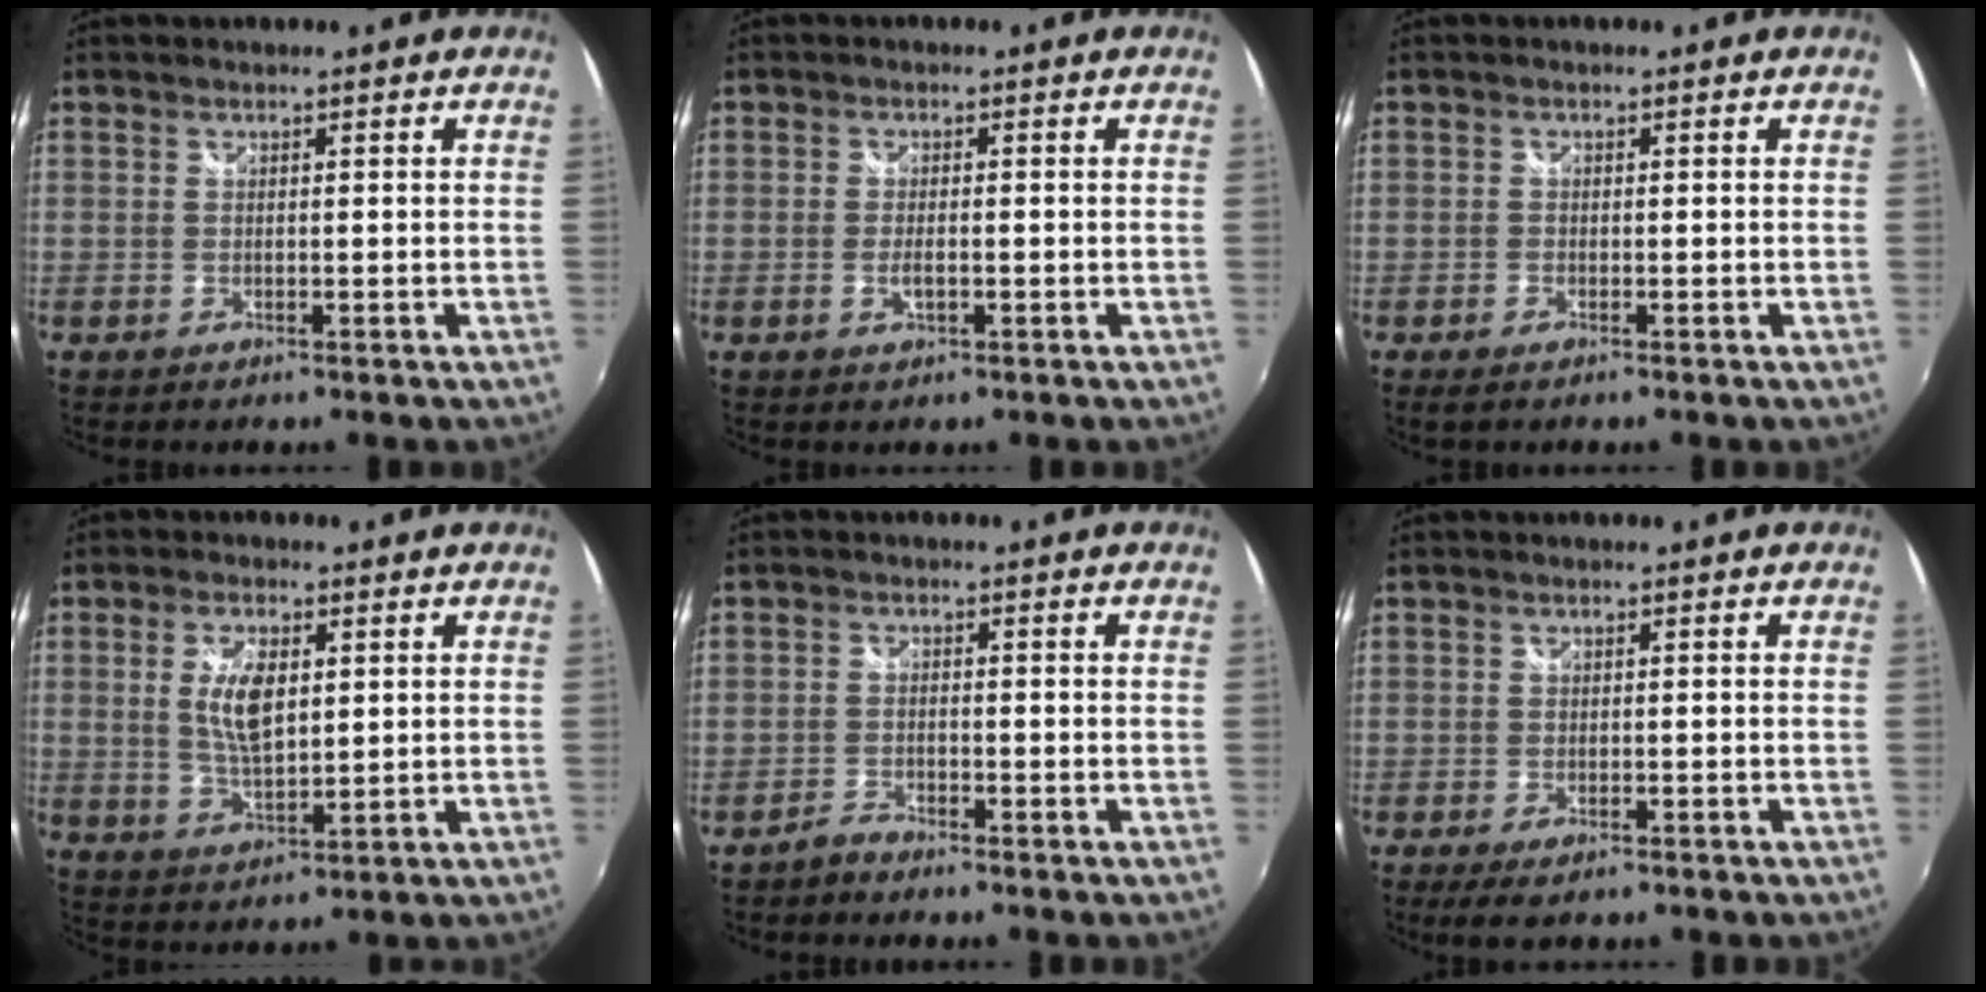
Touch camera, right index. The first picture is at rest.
{"total": 2.3, "force": [-0.7, 0.8, 2.0], "torque": [-0.039, -0.004, -0.011]}
{"total": 1.5, "force": [-1.1, 0.6, 0.9], "torque": [-0.018, -0.005, -0.020]}
{"total": 7.6, "force": [1.5, 3.7, 6.5], "torque": [-0.122, 0.001, 0.031]}
{"total": 2.2, "force": [-2.1, 0.5, 0.4], "torque": [-0.015, 0.002, -0.041]}
{"total": 4.9, "force": [-3.5, 1.7, 2.9], "torque": [-0.065, -0.021, -0.060]}